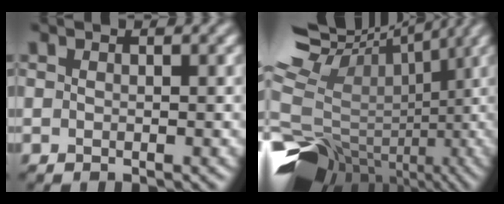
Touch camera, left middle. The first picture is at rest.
{"total": 14.4, "force": [-0.7, 10.5, 9.8], "torque": [-0.234, 0.036, 0.015]}